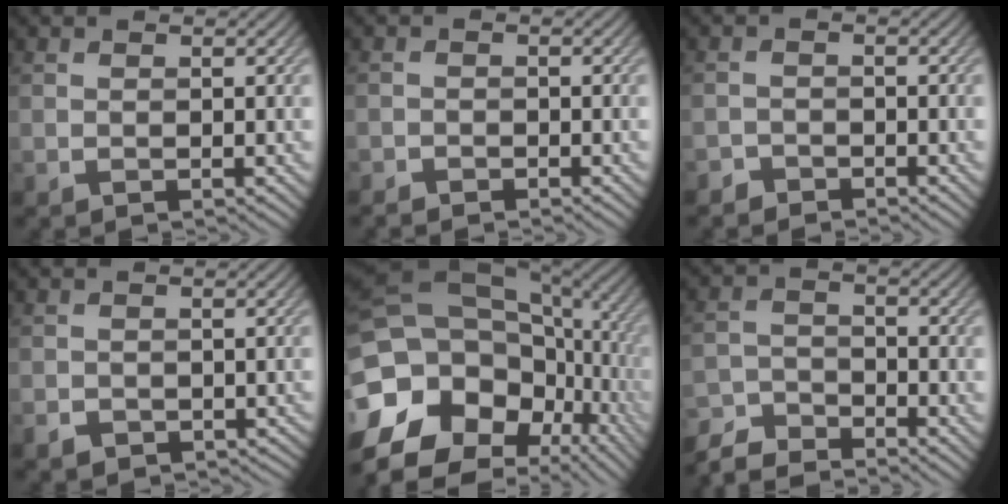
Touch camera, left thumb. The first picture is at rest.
{"total": 1.8, "force": [-1.6, 0.6, 0.3], "torque": [-0.006, -0.002, -0.033]}
{"total": 1.8, "force": [-1.6, 0.8, 0.0], "torque": [0.002, 0.003, -0.034]}
{"total": 2.3, "force": [-1.4, 1.6, 0.7], "torque": [-0.008, -0.009, -0.024]}
{"total": 17.8, "force": [-5.4, 12.8, 11.2], "torque": [-0.267, 0.009, -0.061]}
{"total": 6.1, "force": [-5.8, 1.4, 1.2], "torque": [-0.032, -0.005, -0.120]}